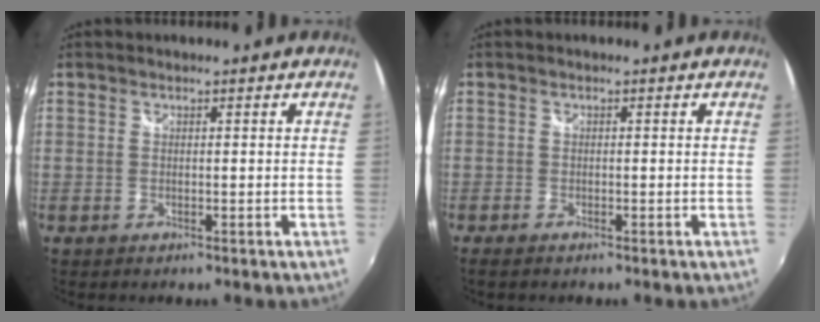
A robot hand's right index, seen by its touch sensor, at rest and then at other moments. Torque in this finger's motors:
{"motor_torque": [0.32, -0.26, 0.05, 0.00]}